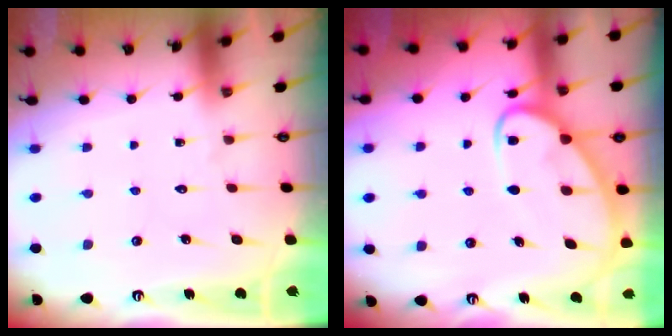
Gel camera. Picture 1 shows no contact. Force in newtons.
{"total": 8.9, "press": 8.9, "slide": 1.0}